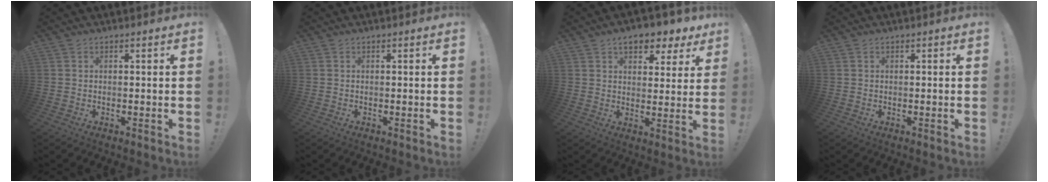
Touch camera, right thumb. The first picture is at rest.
{"total": 0.0}
{"total": 8.7, "force": [5.5, 4.4, 5.2], "torque": [-0.064, -0.033, 0.095]}
{"total": 0.0}